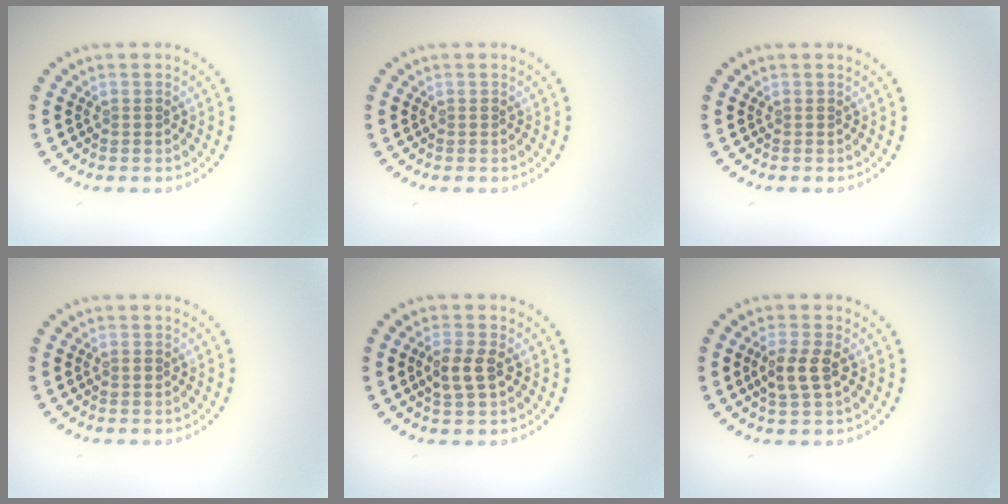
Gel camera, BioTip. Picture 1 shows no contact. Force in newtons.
{"total": 0.0}
{"total": 0.0}
{"total": 0.8, "press": 0.8, "slide": 0.2}
{"total": 2.7, "press": 2.6, "slide": 0.6}
{"total": 2.9, "press": 2.8, "slide": 0.9}